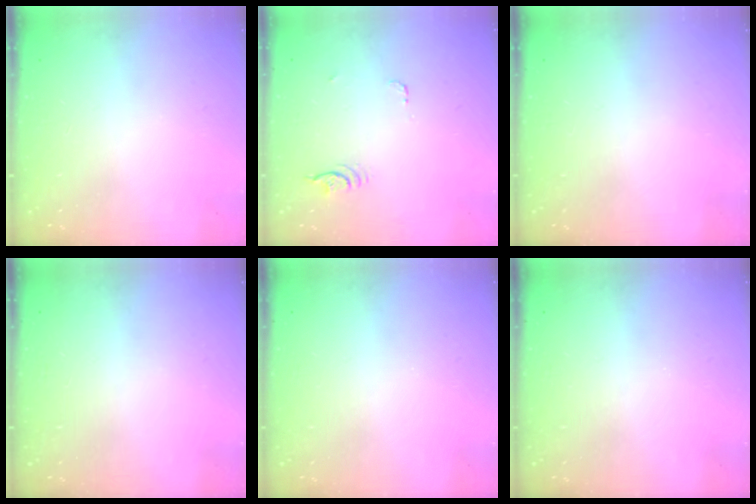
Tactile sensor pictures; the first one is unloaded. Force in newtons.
{"total": 3.8, "press": 3.5, "slide": 1.6}
{"total": 0.0}
{"total": 0.0}
{"total": 0.0}
{"total": 0.0}